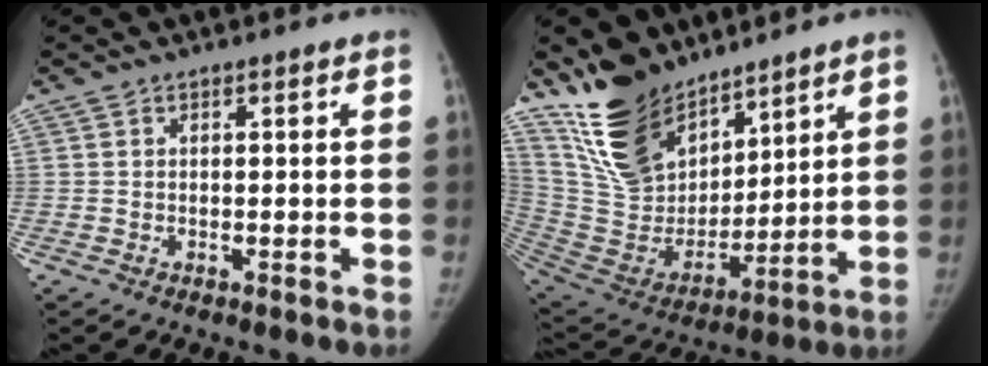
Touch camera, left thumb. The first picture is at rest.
{"total": 20.7, "force": [15.2, 10.5, 9.3], "torque": [-0.125, -0.082, 0.293]}